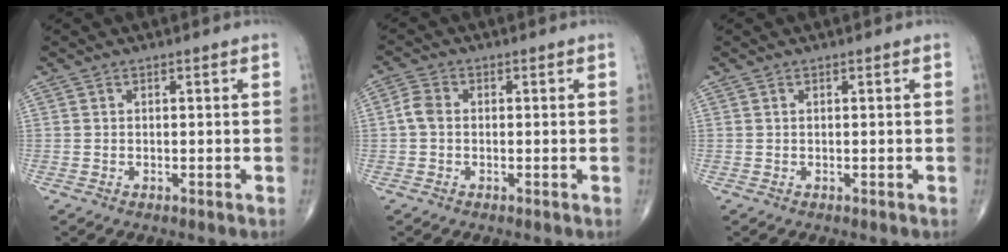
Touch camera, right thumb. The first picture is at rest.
{"total": 3.0, "force": [-0.2, 2.2, 2.0], "torque": [-0.042, 0.008, -0.010]}
{"total": 0.0}